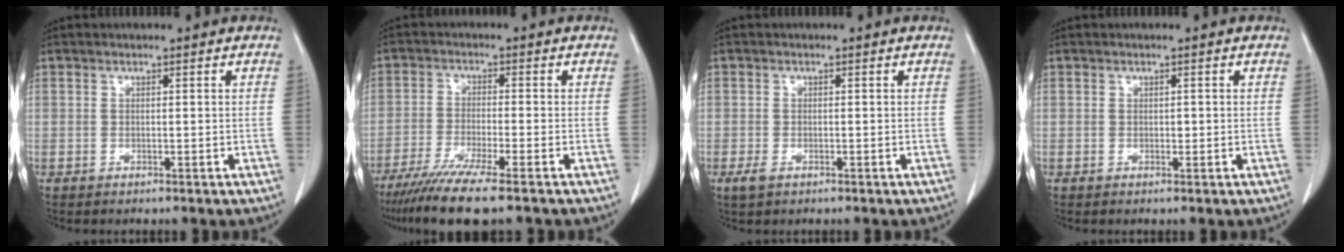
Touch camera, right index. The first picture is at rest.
{"total": 9.9, "force": [-7.5, -0.3, 6.4], "torque": [-0.103, -0.028, -0.123]}
{"total": 1.7, "force": [-0.9, 1.1, 1.0], "torque": [-0.023, 0.000, -0.012]}
{"total": 0.7, "force": [0.0, 0.4, 0.5], "torque": [-0.006, 0.001, 0.000]}